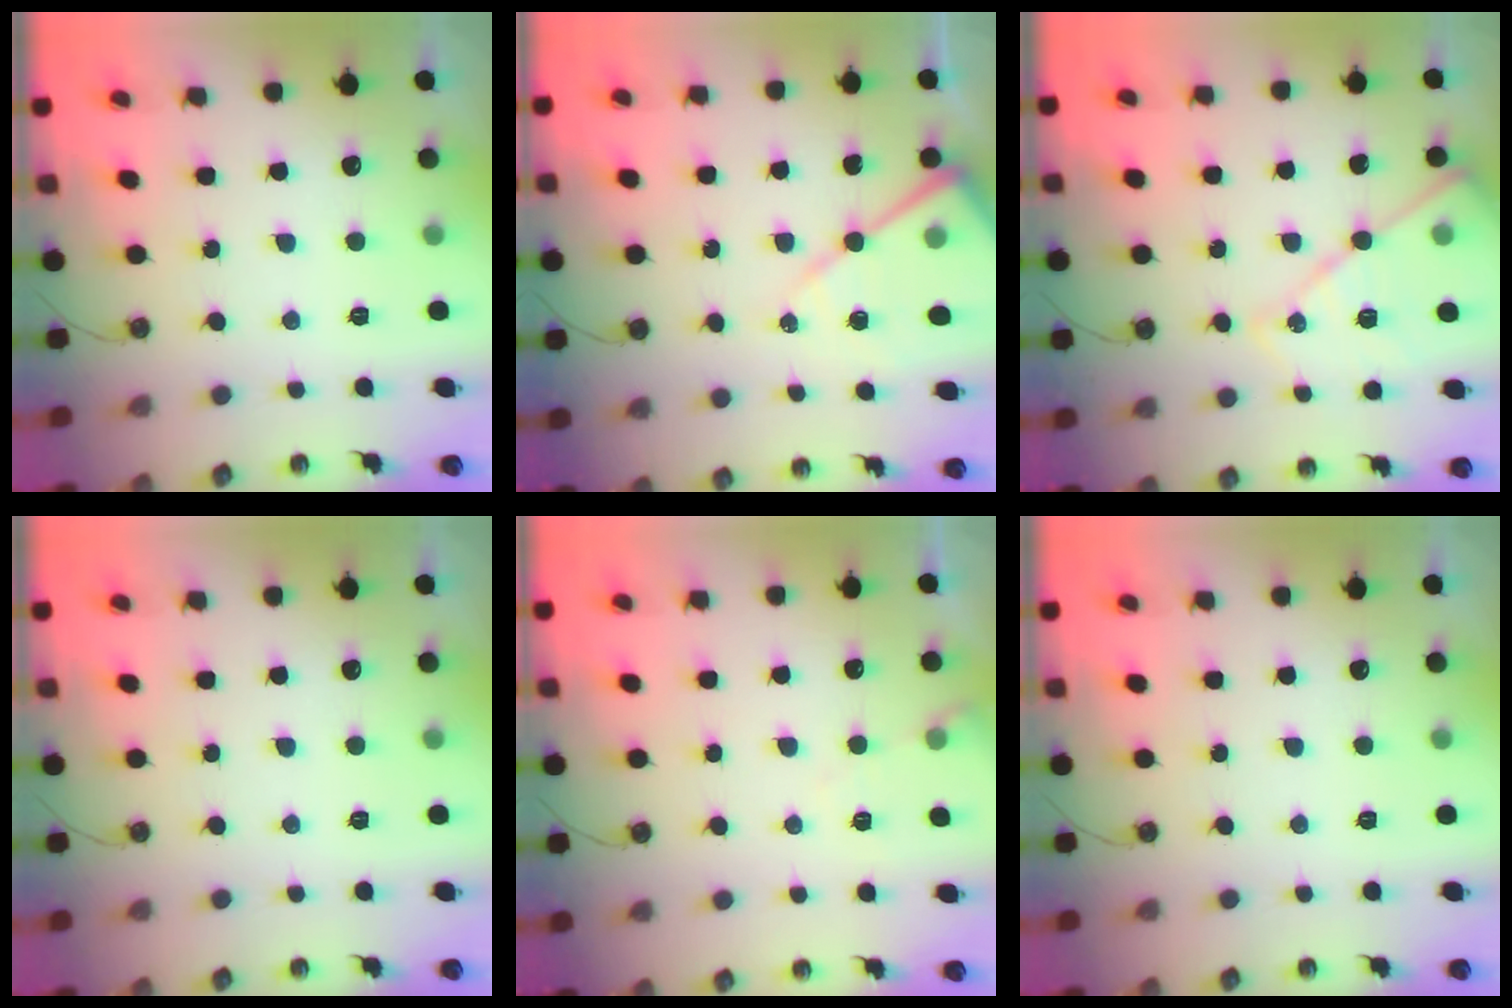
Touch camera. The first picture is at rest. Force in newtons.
{"total": 13.8, "press": 13.8, "slide": 1.3}
{"total": 15.5, "press": 15.4, "slide": 1.6}
{"total": 0.0}
{"total": 5.3, "press": 5.3, "slide": 0.7}
{"total": 0.0}